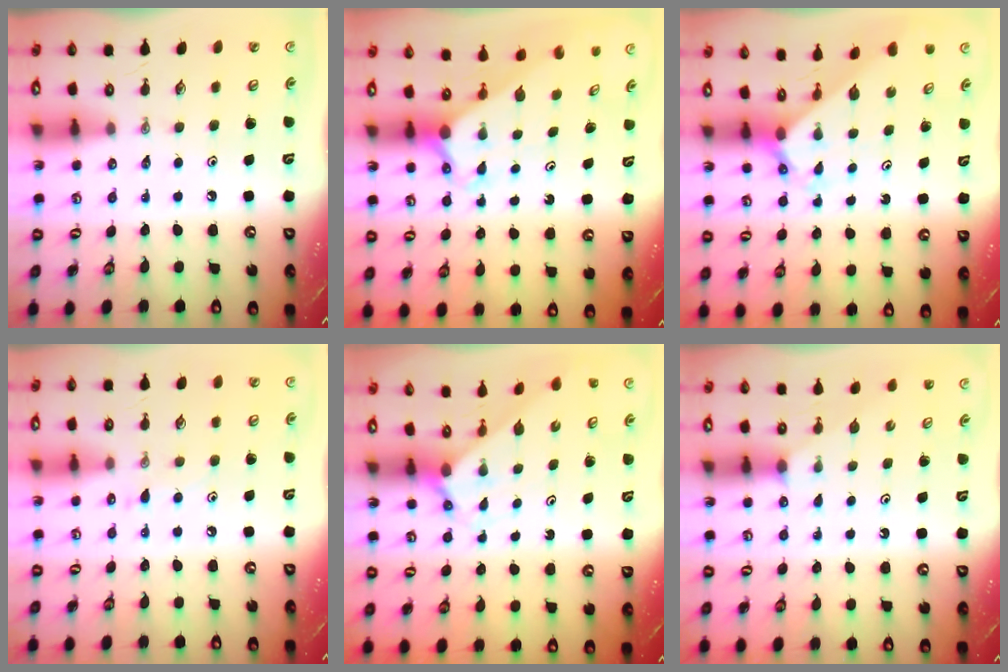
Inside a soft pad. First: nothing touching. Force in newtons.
{"total": 2.6, "press": 2.6, "slide": 0.1}
{"total": 2.3, "press": 2.3, "slide": 0.2}
{"total": 5.3, "press": 5.3, "slide": 0.6}
{"total": 2.3, "press": 2.3, "slide": 0.2}
{"total": 2.2, "press": 2.2, "slide": 0.3}